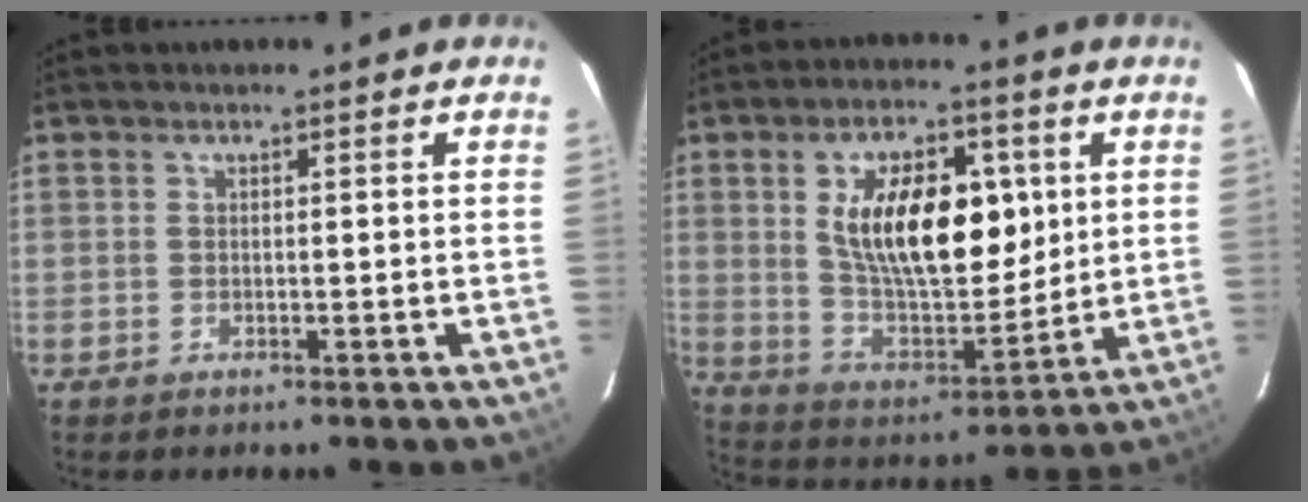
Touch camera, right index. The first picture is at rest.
{"total": 17.8, "force": [4.4, 8.8, 14.9], "torque": [-0.253, 0.004, 0.088]}